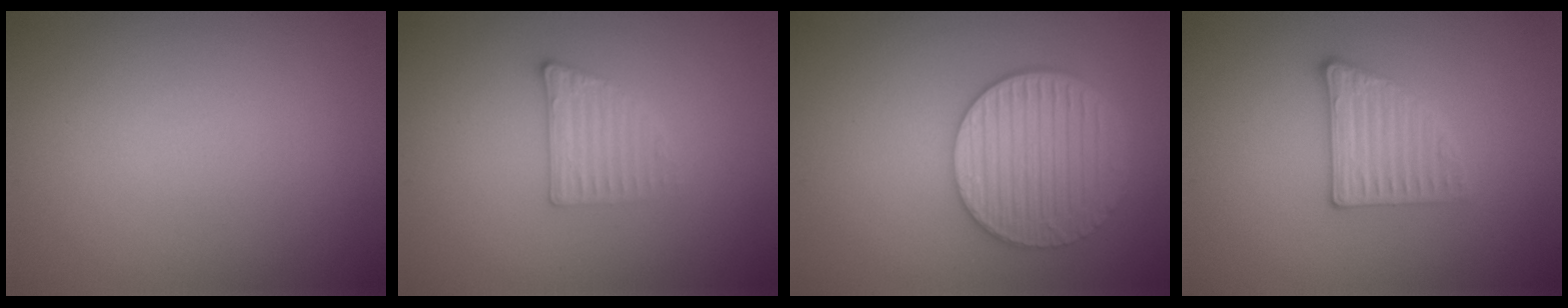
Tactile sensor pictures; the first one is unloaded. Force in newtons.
{"total": 2.3, "press": 2.2, "slide": 0.5}
{"total": 5.3, "press": 4.7, "slide": 2.4}
{"total": 2.8, "press": 2.7, "slide": 0.5}